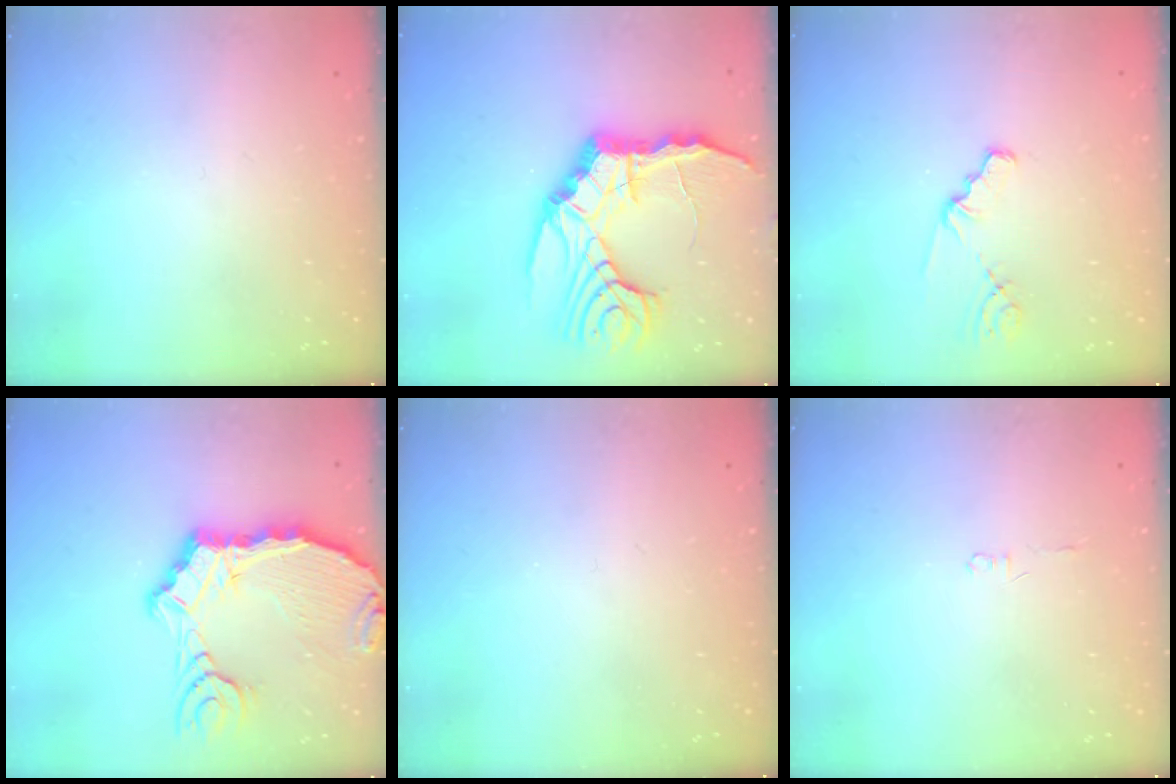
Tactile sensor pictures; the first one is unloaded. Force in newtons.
{"total": 18.7, "press": 18.6, "slide": 2.3}
{"total": 1.8, "press": 1.8, "slide": 0.2}
{"total": 13.6, "press": 13.6, "slide": 1.5}
{"total": 0.0}
{"total": 1.2, "press": 1.2, "slide": 0.3}